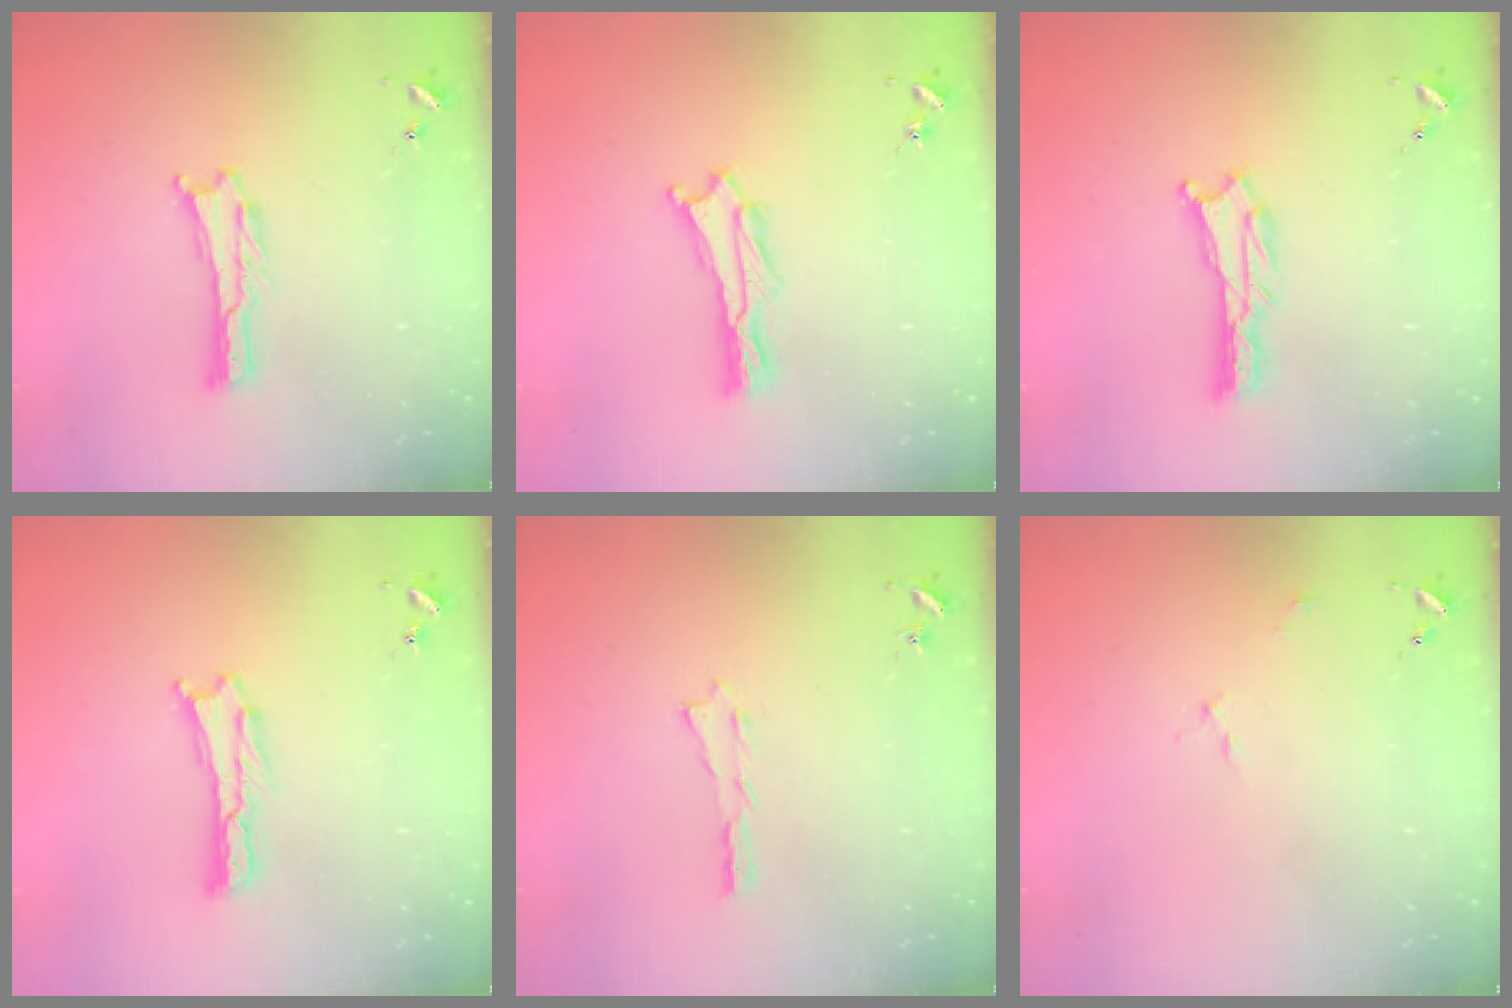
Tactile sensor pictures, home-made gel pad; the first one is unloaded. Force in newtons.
{"total": 0.9, "press": 0.9, "slide": 0.2}
{"total": 0.7, "press": 0.7, "slide": 0.1}
{"total": 0.0}
{"total": 0.0}
{"total": 2.0, "press": 2.0, "slide": 0.1}